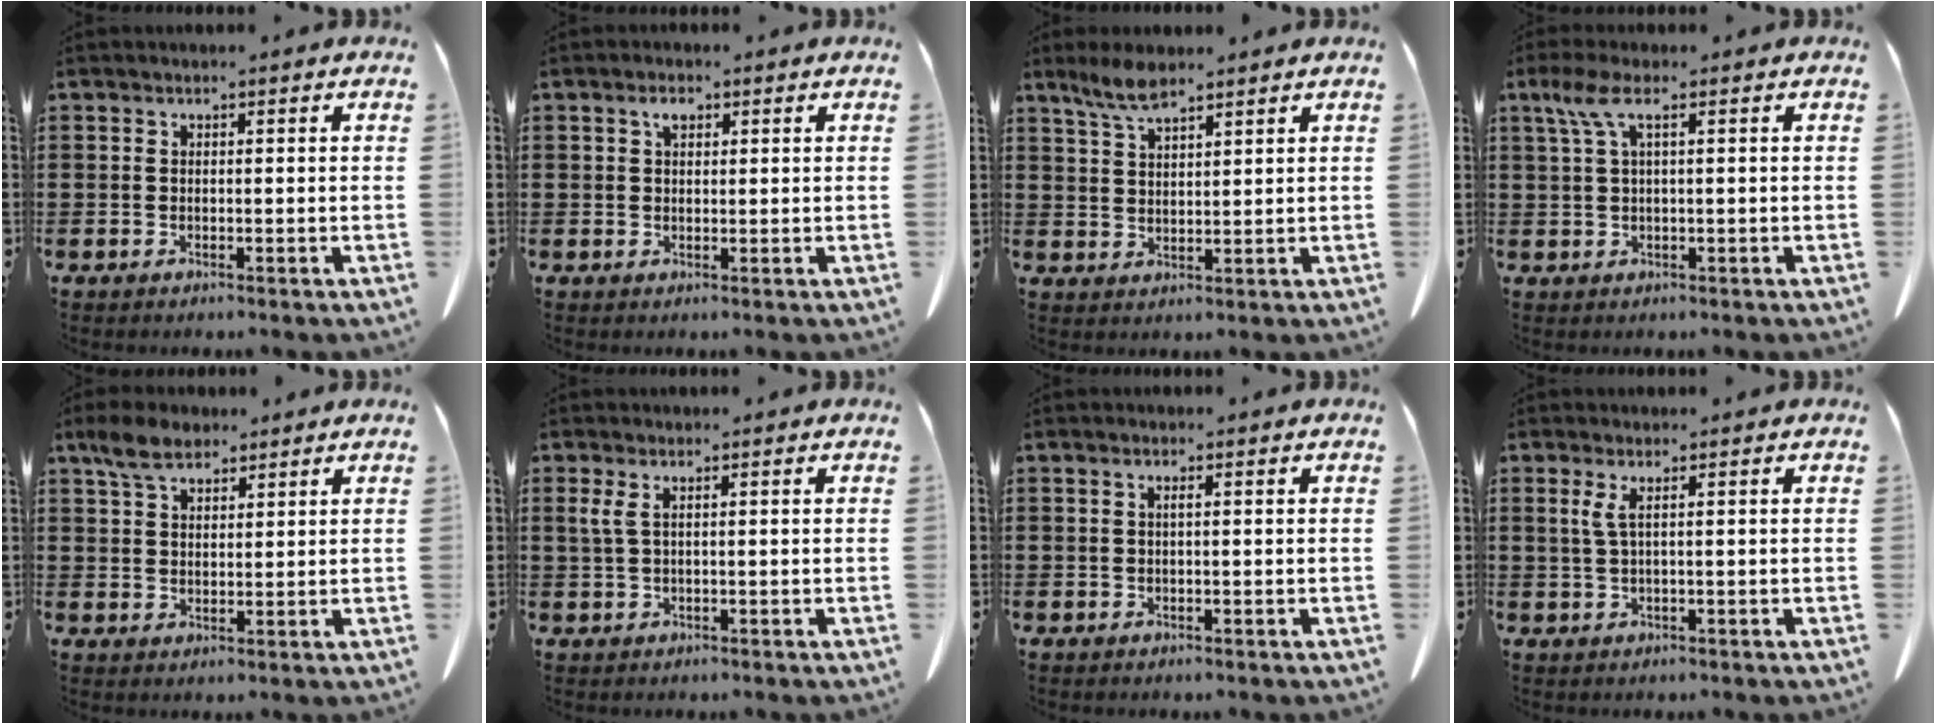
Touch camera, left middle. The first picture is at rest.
{"total": 1.9, "force": [0.9, 0.9, 1.4], "torque": [-0.024, 0.002, 0.013]}
{"total": 4.6, "force": [3.5, 1.1, 2.7], "torque": [-0.061, -0.002, 0.063]}
{"total": 3.7, "force": [1.4, 0.8, 3.4], "torque": [-0.079, 0.003, 0.020]}
{"total": 4.9, "force": [3.5, 2.3, 2.5], "torque": [-0.059, 0.004, 0.066]}
{"total": 1.7, "force": [0.5, 0.1, 1.7], "torque": [-0.043, -0.004, 0.007]}
{"total": 0.7, "force": [0.1, 0.0, 0.7], "torque": [-0.014, -0.001, 0.002]}
{"total": 1.8, "force": [0.5, -0.2, 1.7], "torque": [-0.036, -0.004, 0.008]}